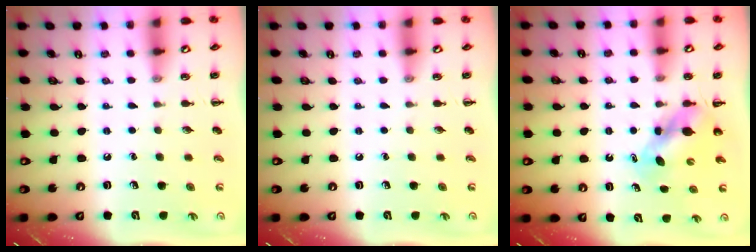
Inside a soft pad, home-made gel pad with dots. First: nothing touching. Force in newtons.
{"total": 0.0}
{"total": 5.7, "press": 5.6, "slide": 0.7}